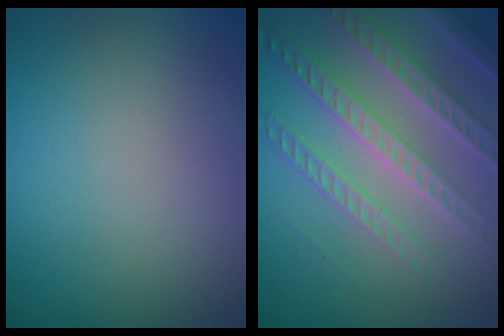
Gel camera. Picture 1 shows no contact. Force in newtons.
{"total": 6.8, "press": 5.3, "slide": 4.3}